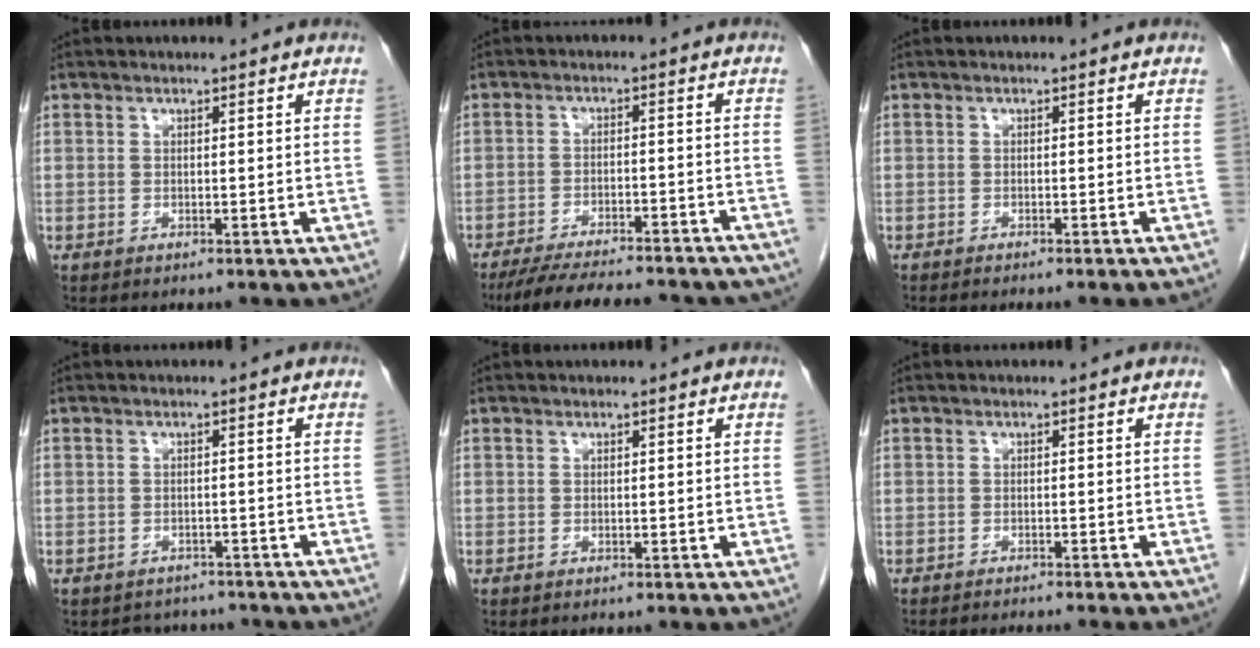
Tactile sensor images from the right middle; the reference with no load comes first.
{"total": 18.7, "force": [-16.6, 3.4, 8.0], "torque": [-0.121, -0.014, -0.223]}
{"total": 3.6, "force": [-3.1, -0.5, 1.8], "torque": [-0.016, 0.002, -0.041]}
{"total": 4.5, "force": [-4.0, 1.9, 0.0], "torque": [0.003, 0.007, -0.051]}
{"total": 0.0}
{"total": 5.9, "force": [-5.3, -0.7, 2.5], "torque": [-0.012, -0.007, -0.073]}